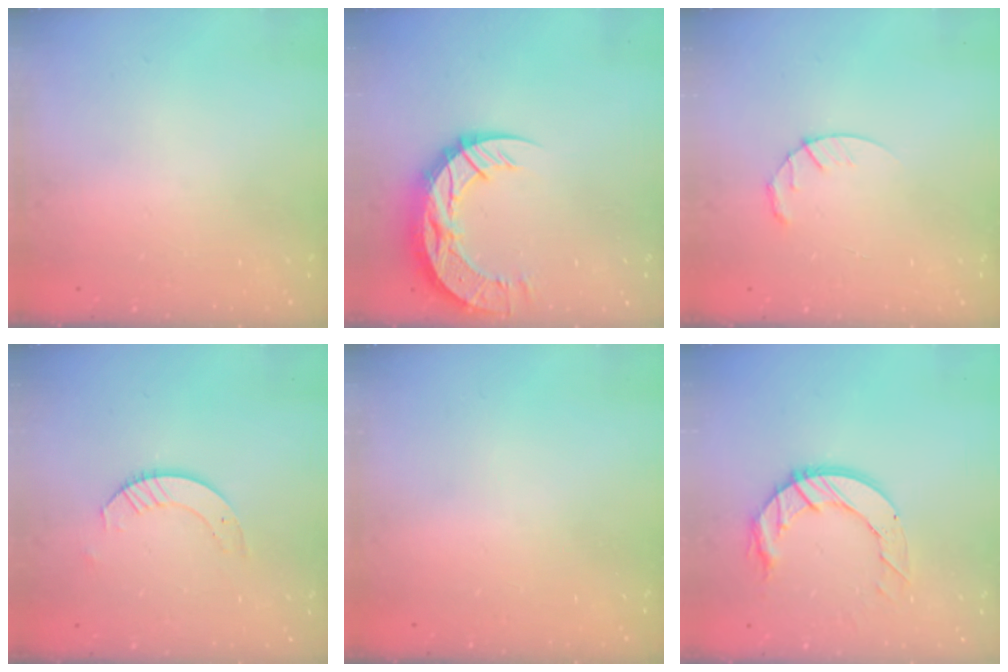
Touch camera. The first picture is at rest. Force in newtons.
{"total": 16.1, "press": 16.0, "slide": 1.4}
{"total": 3.9, "press": 3.9, "slide": 0.5}
{"total": 3.8, "press": 3.8, "slide": 0.1}
{"total": 0.0}
{"total": 11.0, "press": 11.0, "slide": 1.2}